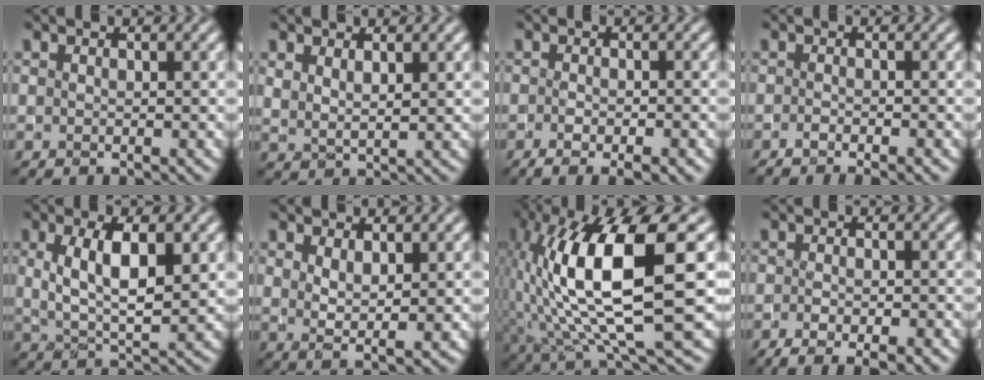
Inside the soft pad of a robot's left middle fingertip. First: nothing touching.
{"total": 1.7, "force": [1.4, 0.5, 0.8], "torque": [-0.018, -0.002, 0.031]}
{"total": 3.7, "force": [-2.1, 1.0, 2.8], "torque": [-0.042, -0.003, -0.027]}
{"total": 3.0, "force": [-2.0, 0.7, 2.2], "torque": [-0.031, 0.001, -0.033]}
{"total": 6.0, "force": [1.4, 2.3, 5.3], "torque": [-0.098, 0.004, 0.030]}
{"total": 2.4, "force": [1.1, 0.7, 2.0], "torque": [-0.038, -0.008, 0.027]}
{"total": 12.9, "force": [1.5, 3.7, 12.3], "torque": [-0.228, 0.004, 0.034]}
{"total": 4.7, "force": [-2.9, 1.3, 3.5], "torque": [-0.045, -0.003, -0.038]}